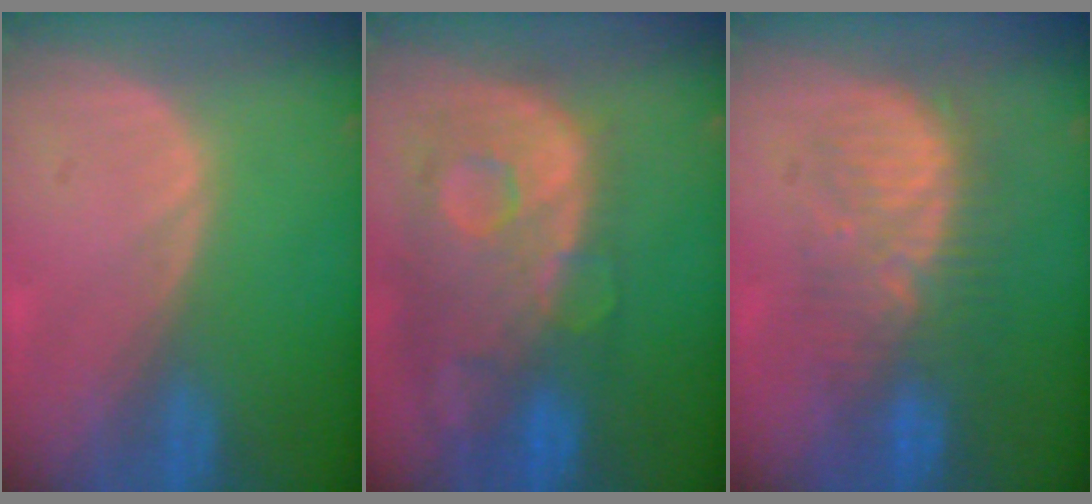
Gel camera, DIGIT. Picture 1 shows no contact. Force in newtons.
{"total": 13.3, "press": 10.7, "slide": 8.0}
{"total": 8.7, "press": 8.5, "slide": 1.8}